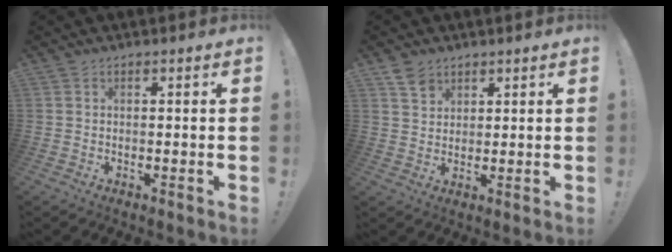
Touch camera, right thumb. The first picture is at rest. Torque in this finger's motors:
{"motor_torque": [-0.53, 0.54, 0.05, -0.05, 0.00]}